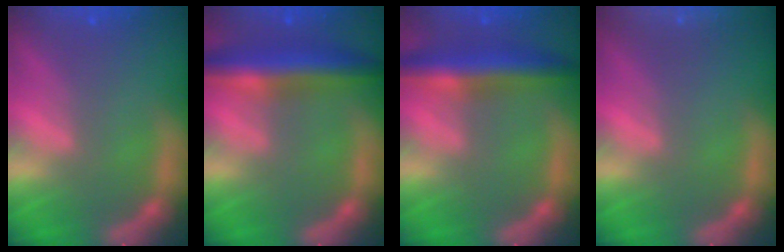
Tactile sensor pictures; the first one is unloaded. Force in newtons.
{"total": 6.5}
{"total": 5.9}
{"total": 8.5}